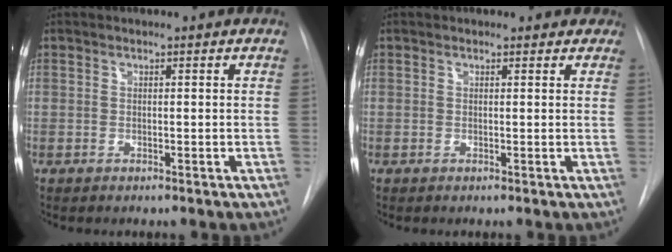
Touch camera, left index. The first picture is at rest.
{"total": 2.7, "force": [2.2, 1.5, 0.3], "torque": [0.008, 0.003, 0.011]}